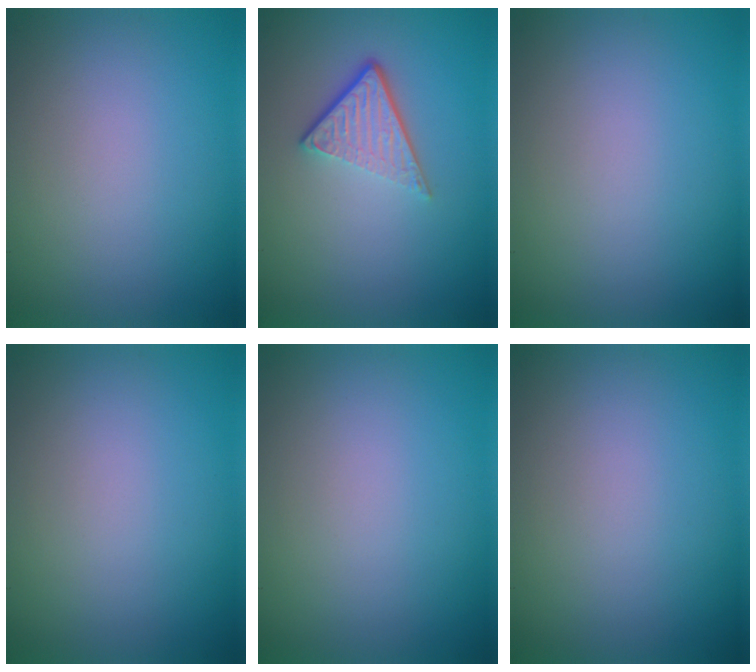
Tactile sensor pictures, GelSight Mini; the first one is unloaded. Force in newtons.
{"total": 3.9, "press": 2.7, "slide": 2.9}
{"total": 0.0}
{"total": 0.0}
{"total": 0.0}
{"total": 0.0}